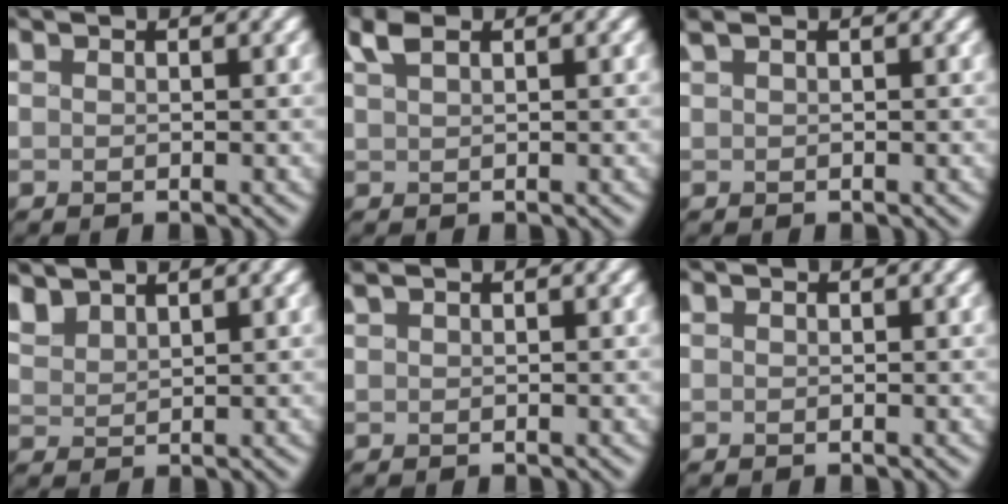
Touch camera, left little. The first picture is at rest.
{"total": 2.1, "force": [1.0, 0.9, 1.6], "torque": [-0.041, 0.010, 0.021]}
{"total": 1.2, "force": [0.6, 0.5, 0.9], "torque": [-0.025, 0.009, 0.014]}
{"total": 3.2, "force": [2.5, 1.2, 1.6], "torque": [-0.045, 0.009, 0.049]}
{"total": 1.0, "force": [0.7, 0.3, 0.7], "torque": [-0.019, 0.009, 0.016]}
{"total": 0.0}